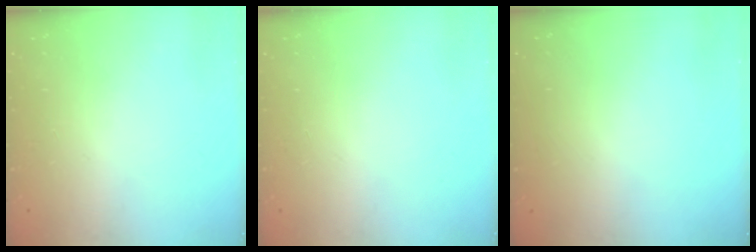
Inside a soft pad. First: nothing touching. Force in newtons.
{"total": 0.0}
{"total": 3.0, "press": 3.0, "slide": 0.1}